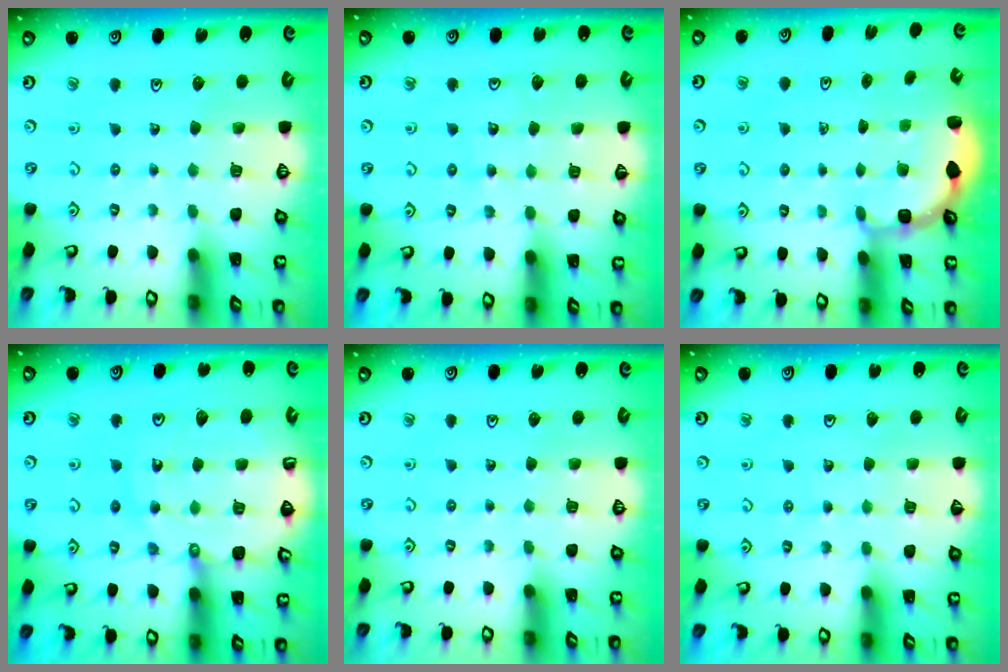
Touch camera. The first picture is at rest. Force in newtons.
{"total": 6.9, "press": 6.9, "slide": 0.8}
{"total": 2.9, "press": 2.4, "slide": 1.8}
{"total": 14.1, "press": 14.0, "slide": 1.8}
{"total": 0.0}
{"total": 2.3, "press": 2.3, "slide": 0.2}